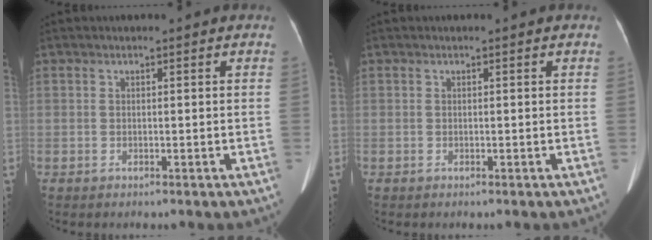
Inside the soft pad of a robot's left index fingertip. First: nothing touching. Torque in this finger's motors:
{"motor_torque": [0.01, 0.01, 0.00, 0.00]}